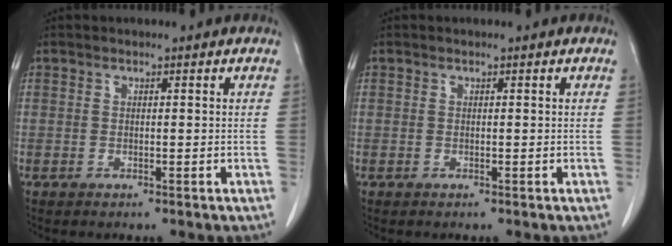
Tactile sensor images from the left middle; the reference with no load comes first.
{"total": 0.0}